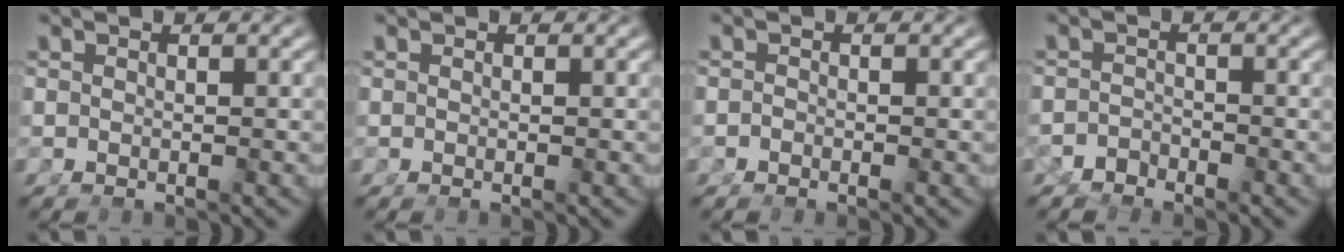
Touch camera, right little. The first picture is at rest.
{"total": 0.0}
{"total": 0.9, "force": [-0.6, -0.6, -0.2], "torque": [0.005, -0.007, -0.008]}
{"total": 2.0, "force": [-2.0, 0.4, -0.3], "torque": [0.006, -0.013, -0.030]}